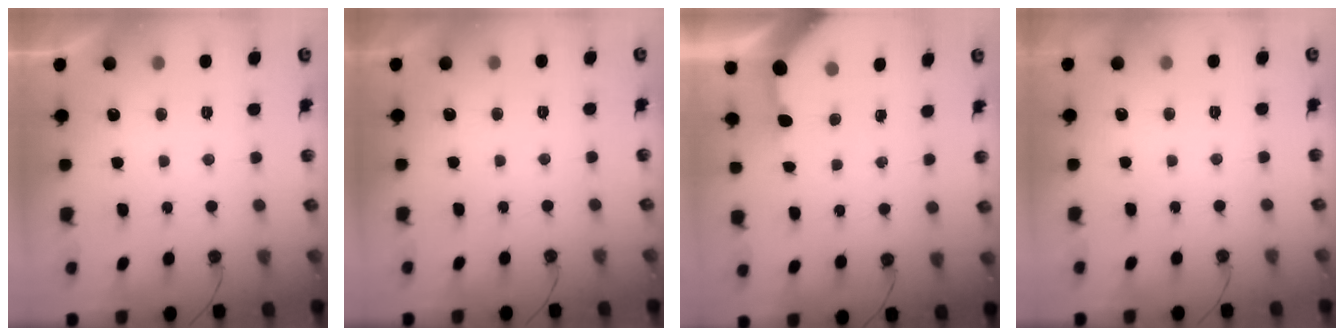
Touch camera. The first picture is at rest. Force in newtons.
{"total": 0.0}
{"total": 3.7, "press": 3.6, "slide": 0.3}
{"total": 0.0}